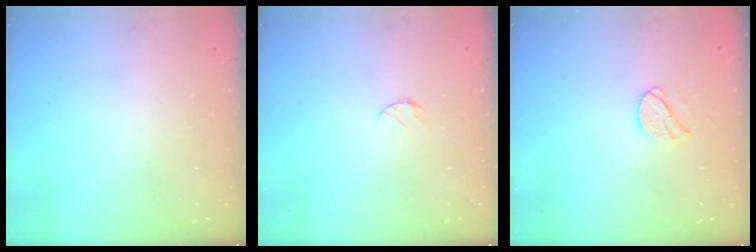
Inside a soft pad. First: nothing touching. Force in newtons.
{"total": 4.0, "press": 4.0, "slide": 0.5}
{"total": 7.8, "press": 7.7, "slide": 0.7}